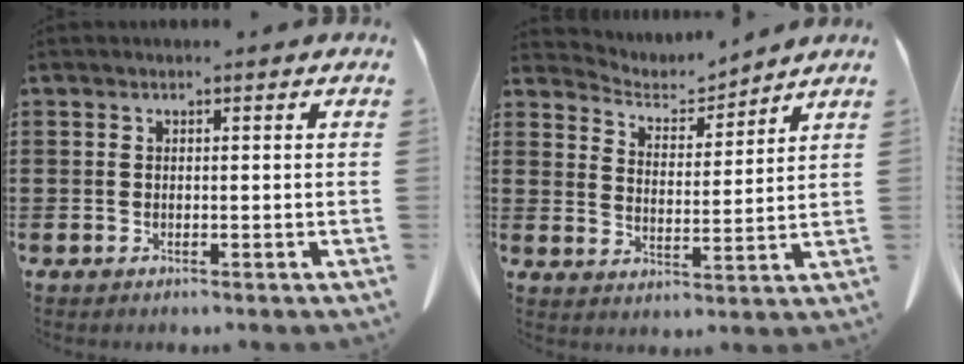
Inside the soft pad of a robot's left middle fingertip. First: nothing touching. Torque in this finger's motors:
{"motor_torque": [-0.45, -0.08, -0.27, -0.05]}